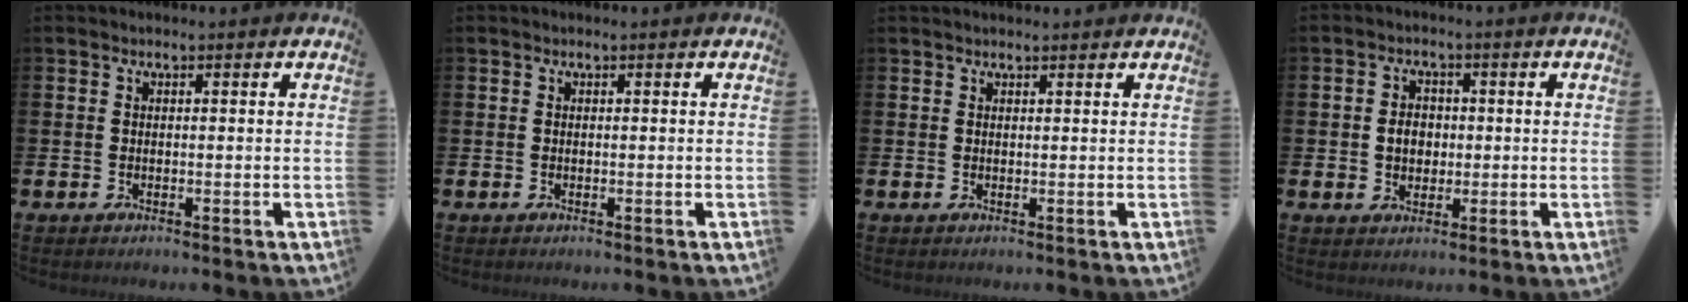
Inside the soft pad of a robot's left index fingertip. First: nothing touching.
{"total": 0.0}
{"total": 0.9, "force": [0.8, 0.1, 0.3], "torque": [0.004, -0.001, 0.012]}
{"total": 3.2, "force": [0.0, 2.7, 1.8], "torque": [-0.023, 0.004, -0.008]}